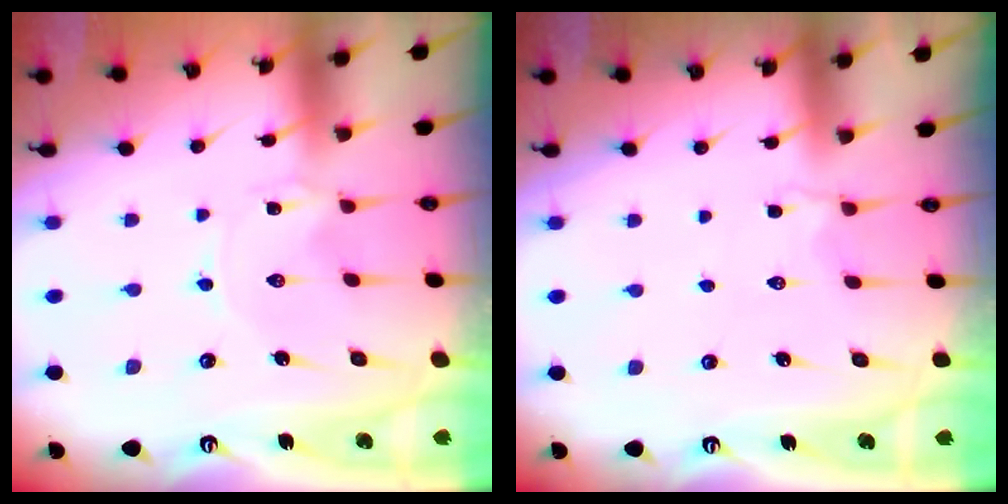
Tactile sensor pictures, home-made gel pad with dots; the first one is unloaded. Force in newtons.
{"total": 2.3, "press": 2.0, "slide": 1.2}